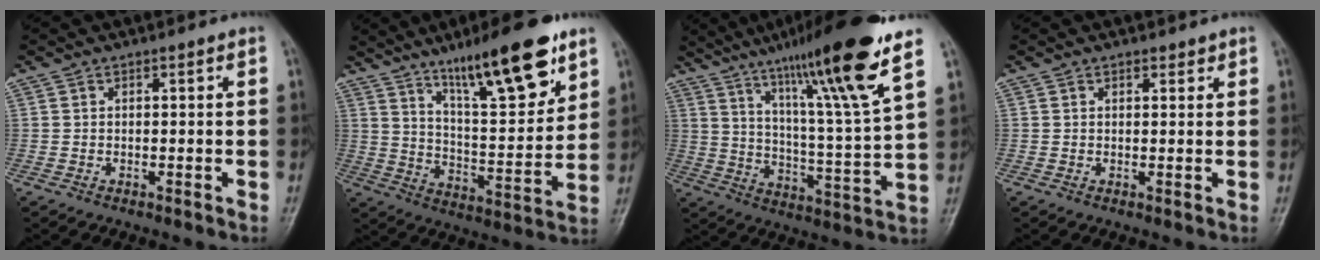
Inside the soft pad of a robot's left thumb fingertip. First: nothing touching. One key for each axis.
{"total": 18.9, "fx": 12.0, "fy": 4.6, "fz": 13.8, "tx": -0.188, "ty": -0.063, "tz": 0.203}
{"total": 20.9, "fx": 13.2, "fy": 0.7, "fz": 16.2, "tx": -0.246, "ty": -0.057, "tz": 0.214}
{"total": 1.5, "fx": 1.1, "fy": 0.8, "fz": 0.5, "tx": 0.001, "ty": -0.007, "tz": 0.012}